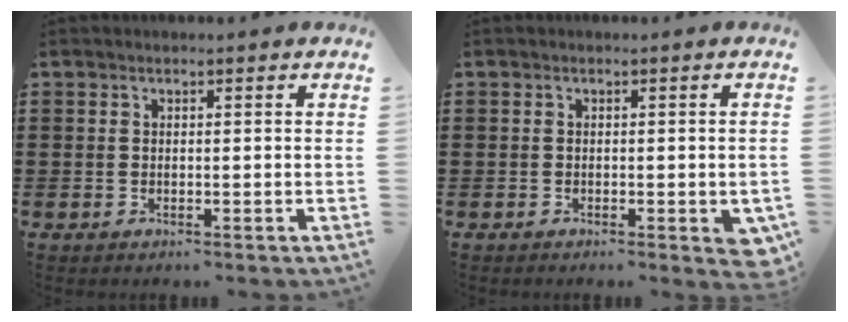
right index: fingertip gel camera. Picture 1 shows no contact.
{"total": 1.3, "force": [-0.7, 0.7, 0.8], "torque": [-0.015, -0.001, -0.013]}